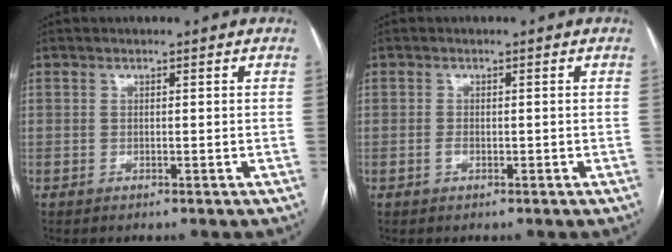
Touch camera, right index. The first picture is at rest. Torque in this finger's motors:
{"motor_torque": [0.65, 0.15, 0.21, 0.07]}